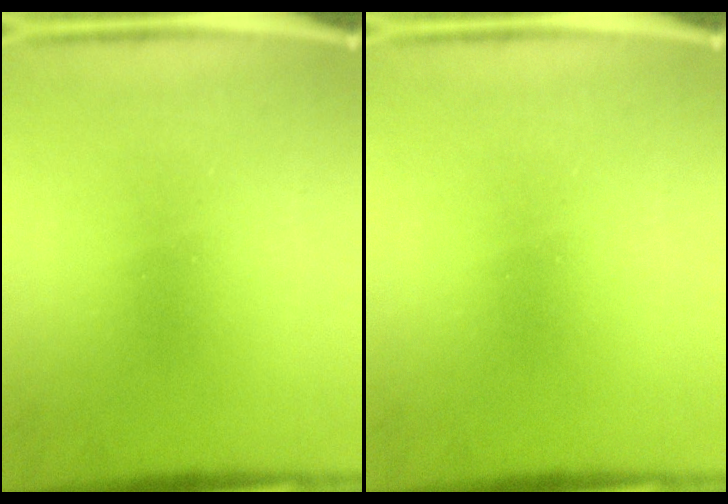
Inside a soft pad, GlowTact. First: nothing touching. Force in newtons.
{"total": 0.0}